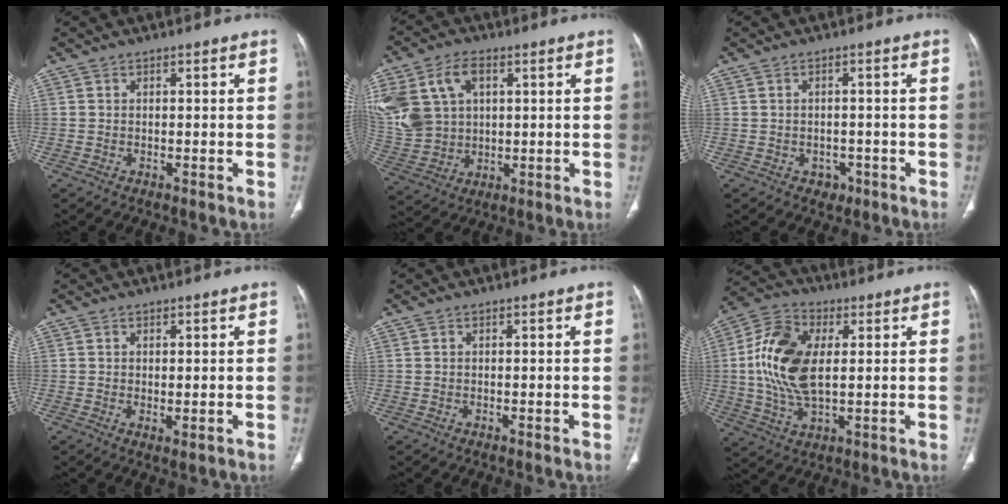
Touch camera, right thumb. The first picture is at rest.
{"total": 15.7, "force": [4.6, 11.3, 9.9], "torque": [-0.214, 0.006, 0.105]}
{"total": 2.5, "force": [-1.2, 2.0, 0.9], "torque": [-0.002, 0.007, -0.012]}
{"total": 1.5, "force": [-0.1, 0.6, 1.4], "torque": [-0.028, -0.009, 0.004]}
{"total": 0.0}
{"total": 15.3, "force": [1.9, 8.4, 12.6], "torque": [-0.254, 0.006, 0.033]}